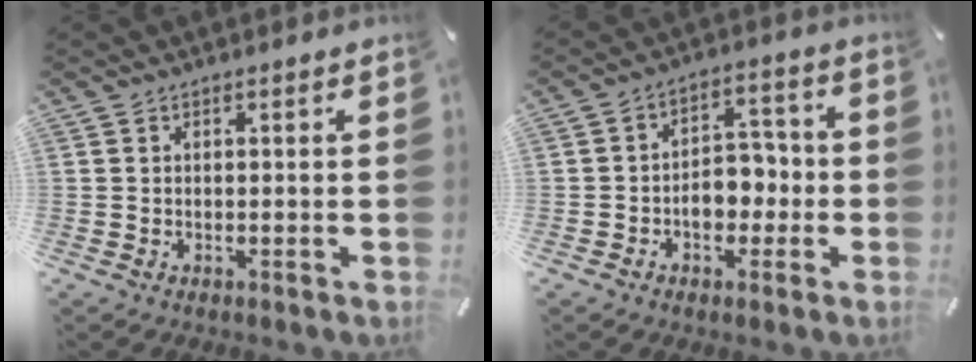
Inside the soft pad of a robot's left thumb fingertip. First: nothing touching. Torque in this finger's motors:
{"motor_torque": [0.15, 0.22, 0.49, 0.44, 0.03]}